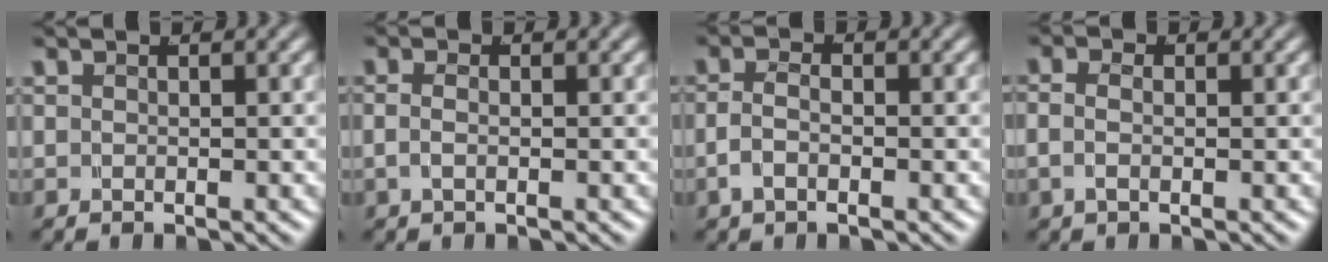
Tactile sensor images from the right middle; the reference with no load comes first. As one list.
[{"total": 1.2, "force": [-0.2, 0.5, 1.0], "torque": [-0.022, 0.001, -0.004]}, {"total": 2.4, "force": [-0.8, 1.4, 1.8], "torque": [-0.037, -0.001, -0.015]}, {"total": 1.9, "force": [-0.1, 1.3, 1.5], "torque": [-0.033, 0.001, -0.004]}]